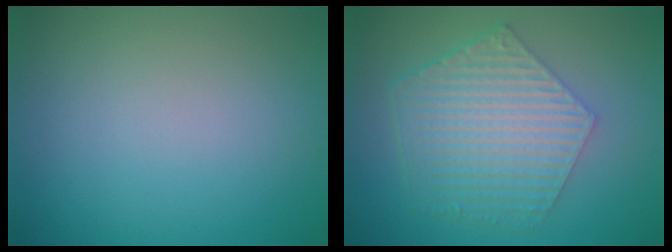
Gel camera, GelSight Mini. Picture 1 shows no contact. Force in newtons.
{"total": 6.2, "press": 4.5, "slide": 4.3}